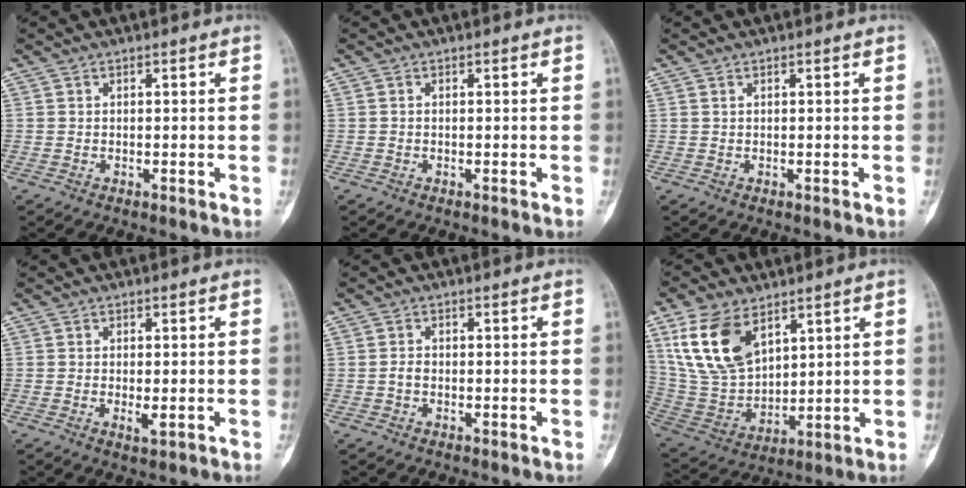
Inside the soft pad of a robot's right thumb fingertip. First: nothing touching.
{"total": 0.0}
{"total": 0.0}
{"total": 2.0, "force": [-0.5, 0.7, 1.8], "torque": [-0.033, -0.008, -0.009]}
{"total": 1.3, "force": [-0.4, 0.9, 0.8], "torque": [-0.009, 0.003, -0.010]}
{"total": 15.8, "force": [7.9, 9.1, 10.2], "torque": [-0.182, -0.031, 0.169]}